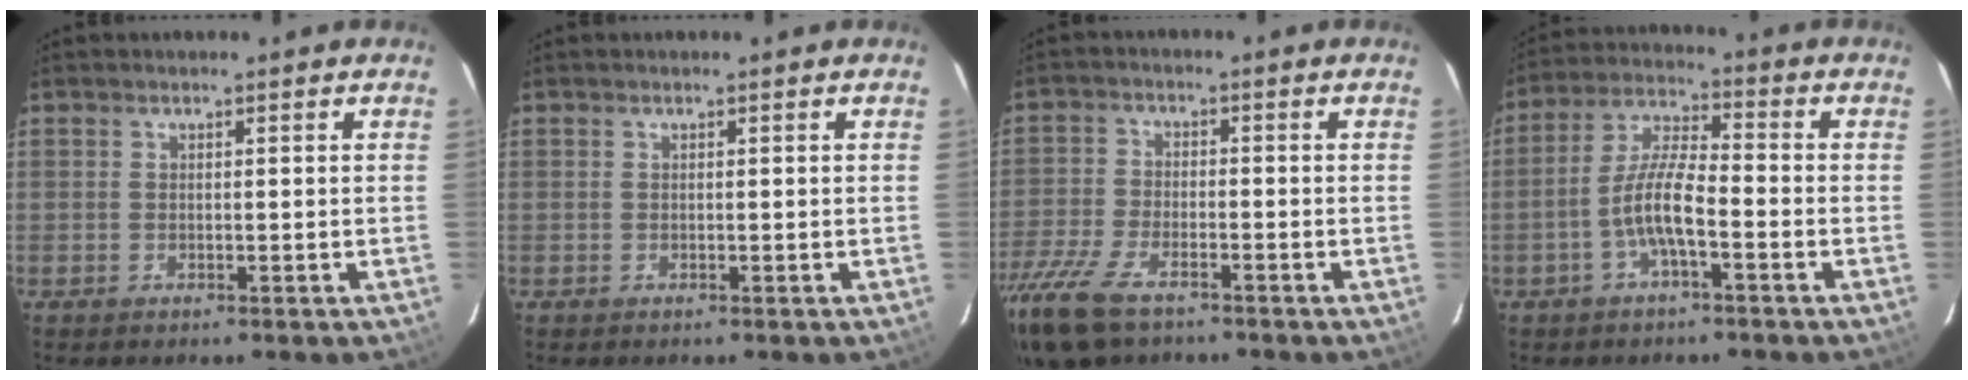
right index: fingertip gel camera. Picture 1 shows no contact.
{"total": 0.0}
{"total": 14.2, "force": [-10.0, 5.9, 8.2], "torque": [-0.204, -0.040, -0.197]}
{"total": 7.6, "force": [-3.2, 1.7, 6.7], "torque": [-0.144, 0.009, -0.059]}